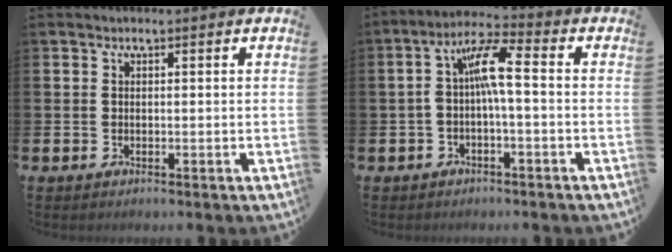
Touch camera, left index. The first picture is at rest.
{"total": 7.1, "force": [0.5, 2.1, 6.7], "torque": [-0.140, 0.009, 0.002]}